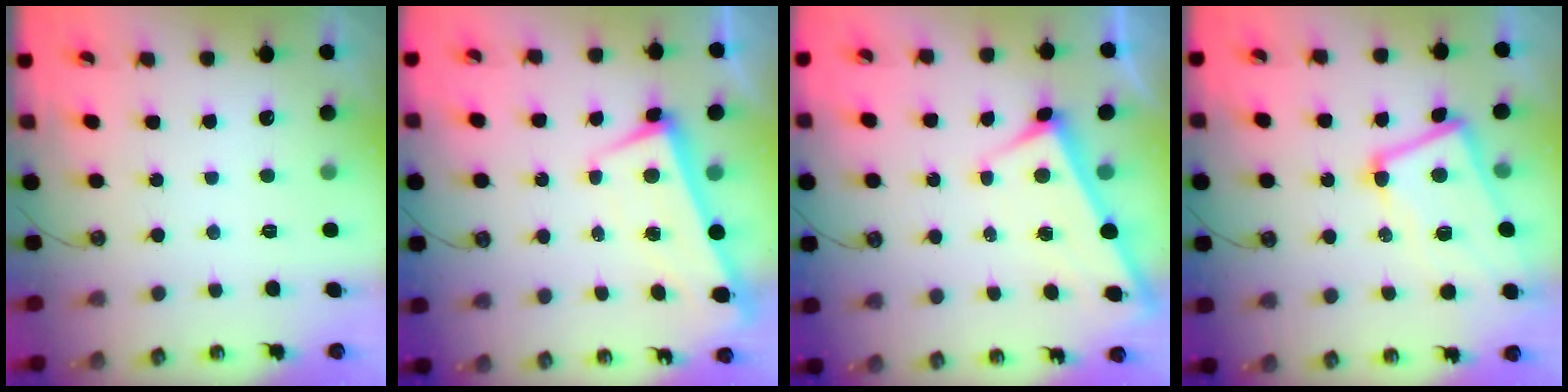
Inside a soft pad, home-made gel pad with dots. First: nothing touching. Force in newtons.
{"total": 1.5, "press": 0.5, "slide": 1.5}
{"total": 3.1, "press": 3.1, "slide": 0.0}
{"total": 5.1, "press": 5.0, "slide": 1.2}